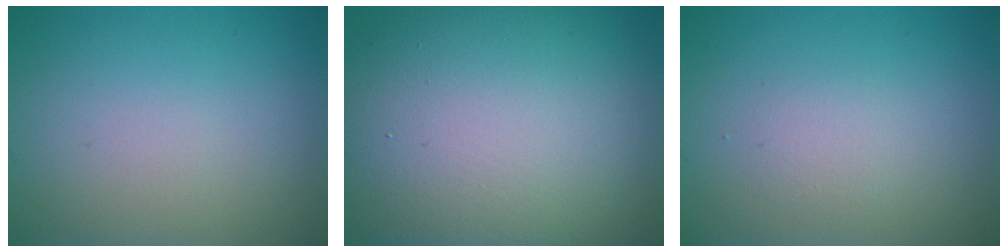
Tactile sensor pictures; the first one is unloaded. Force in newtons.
{"total": 15.7, "press": 15.6, "slide": 0.9}
{"total": 1.4, "press": 1.4, "slide": 0.1}